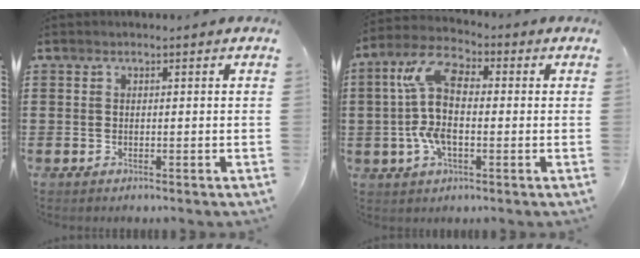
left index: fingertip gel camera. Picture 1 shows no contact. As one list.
[{"total": 10.9, "force": [0.1, 5.4, 9.5], "torque": [-0.219, 0.001, -0.005]}]